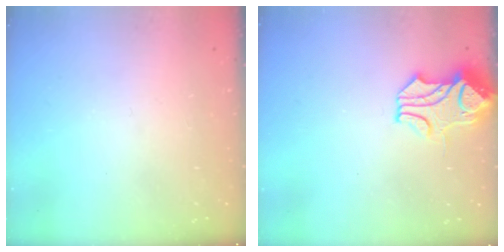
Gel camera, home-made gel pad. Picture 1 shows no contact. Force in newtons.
{"total": 1.5, "press": 0.8, "slide": 1.3}